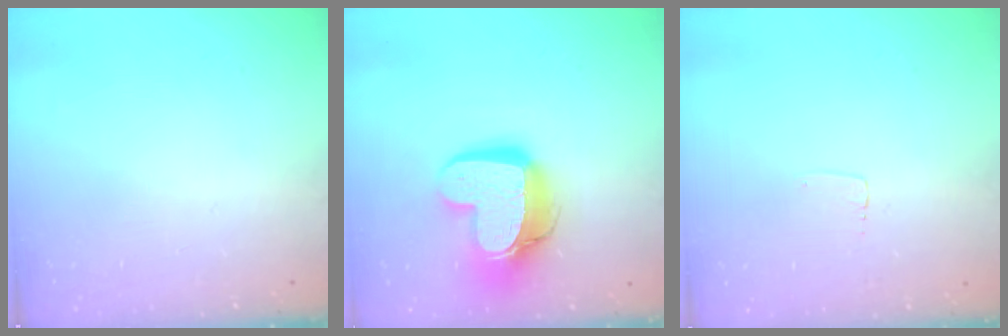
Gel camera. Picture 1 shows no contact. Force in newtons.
{"total": 15.3, "press": 15.3, "slide": 1.4}
{"total": 2.3, "press": 2.3, "slide": 0.1}